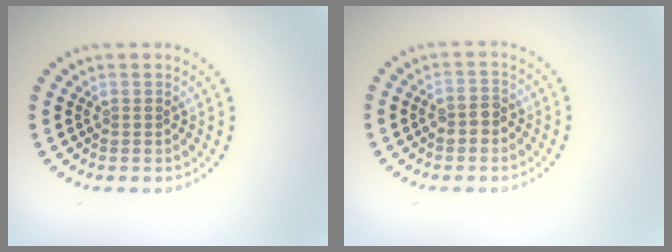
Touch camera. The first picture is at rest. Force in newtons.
{"total": 1.7, "press": 1.7, "slide": 0.4}